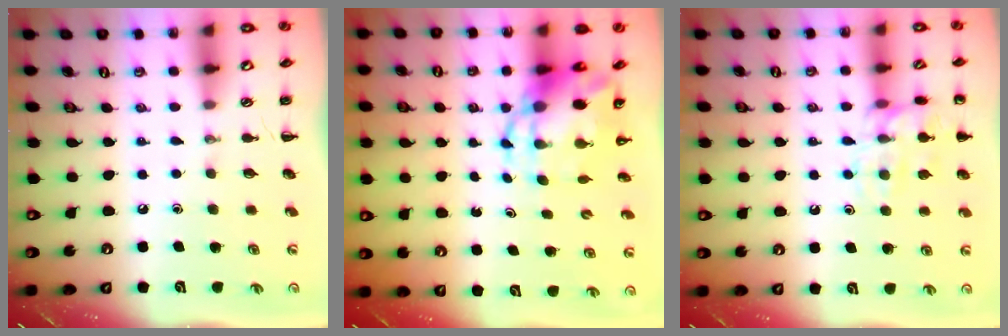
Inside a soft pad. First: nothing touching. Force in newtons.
{"total": 7.1, "press": 6.8, "slide": 1.9}
{"total": 13.7, "press": 13.7, "slide": 0.8}